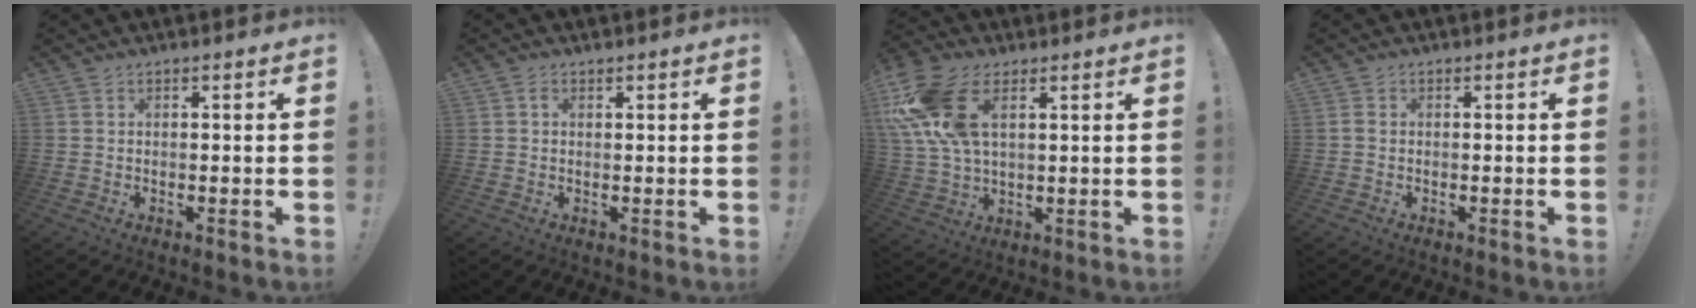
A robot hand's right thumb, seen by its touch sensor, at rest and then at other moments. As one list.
[{"total": 0.9, "force": [0.5, 0.5, 0.5], "torque": [-0.011, 0.002, 0.010]}, {"total": 16.4, "force": [6.1, 9.3, 12.1], "torque": [-0.263, -0.014, 0.113]}, {"total": 0.6, "force": [-0.5, 0.3, 0.0], "torque": [0.000, 0.001, -0.008]}]